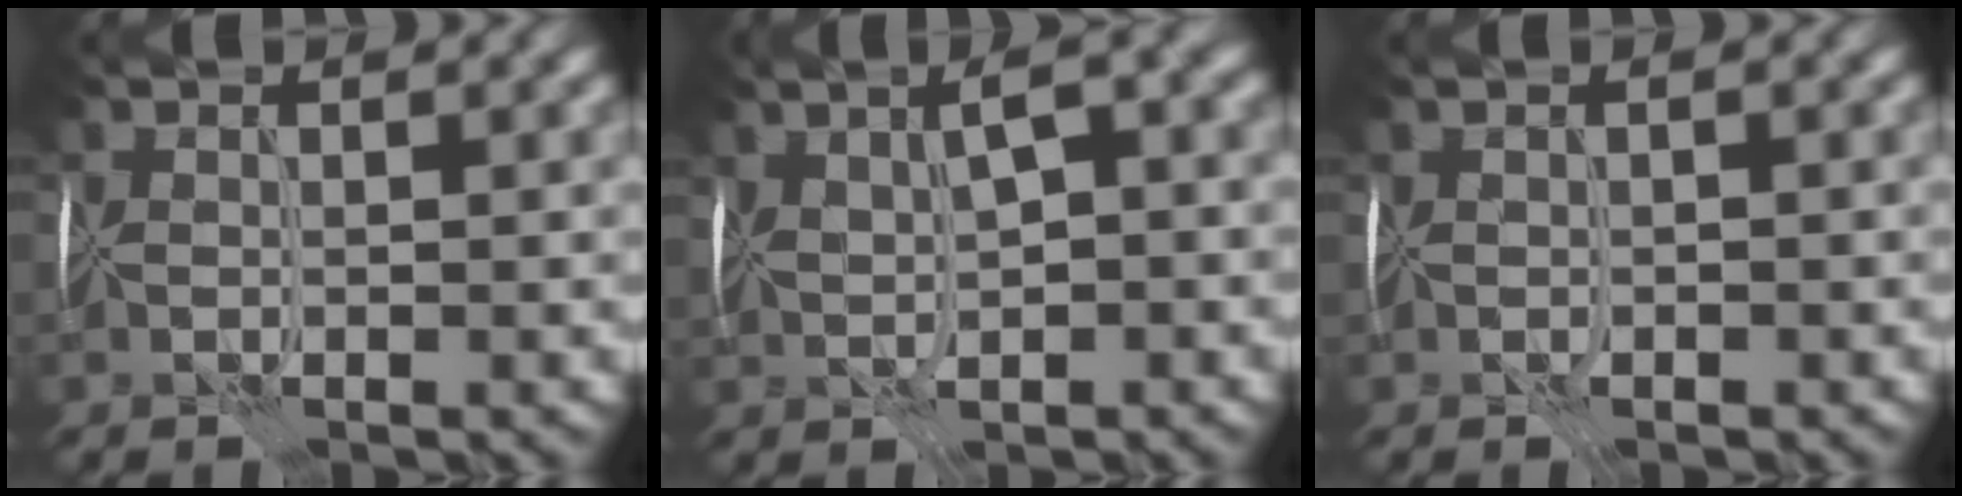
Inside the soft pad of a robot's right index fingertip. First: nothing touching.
{"total": 4.9, "force": [1.9, 1.8, 4.1], "torque": [-0.068, 0.014, 0.034]}
{"total": 0.8, "force": [-0.5, 0.5, 0.5], "torque": [-0.004, -0.003, -0.005]}